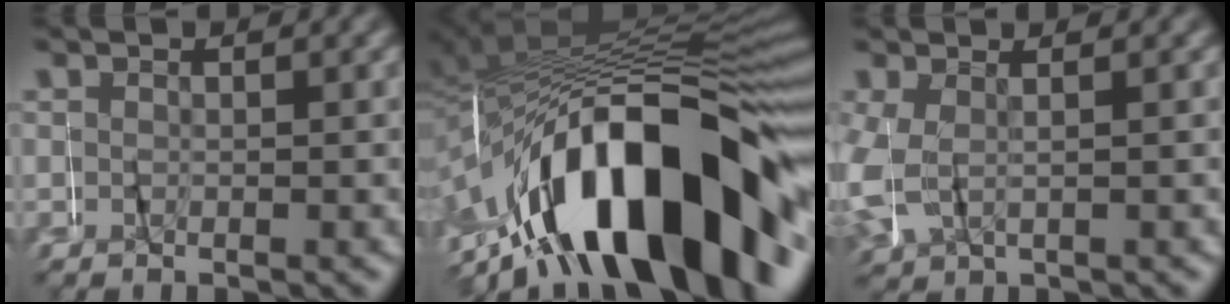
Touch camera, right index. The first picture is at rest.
{"total": 20.8, "force": [-7.4, 9.7, 16.8], "torque": [-0.285, -0.006, -0.098]}
{"total": 4.2, "force": [-0.1, 3.6, 2.0], "torque": [-0.083, -0.015, 0.010]}